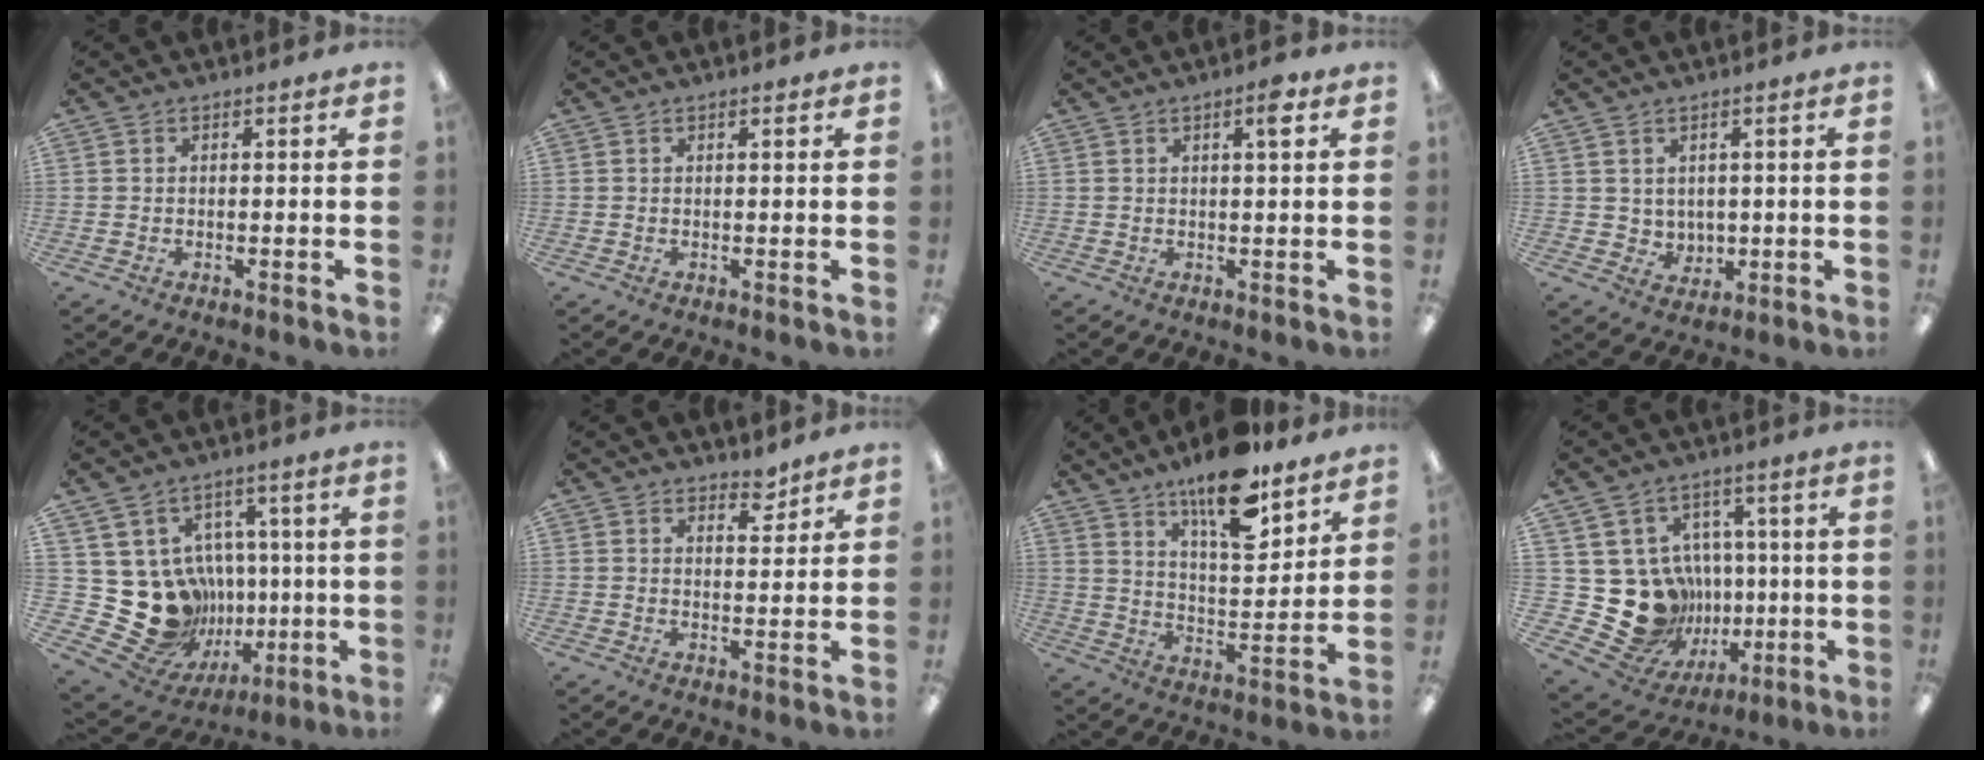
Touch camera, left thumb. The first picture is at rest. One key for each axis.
{"total": 0.9, "fx": 0.5, "fy": 0.1, "fz": 0.7, "tx": -0.014, "ty": 0.001, "tz": 0.008}
{"total": 4.0, "fx": 2.1, "fy": 0.8, "fz": 3.3, "tx": -0.047, "ty": -0.005, "tz": 0.028}
{"total": 3.8, "fx": 2.6, "fy": 2.7, "fz": 0.0, "tx": -0.004, "ty": -0.014, "tz": 0.048}
{"total": 20.9, "fx": -1.9, "fy": 18.7, "fz": 9.2, "tx": -0.172, "ty": -0.015, "tz": 0.027}
{"total": 4.0, "fx": 3.5, "fy": 1.5, "fz": 1.1, "tx": 0.005, "ty": -0.026, "tz": 0.059}
{"total": 16.5, "fx": 12.1, "fy": 5.5, "fz": 9.8, "tx": -0.147, "ty": -0.074, "tz": 0.203}
{"total": 17.9, "fx": -1.0, "fy": 16.6, "fz": 6.8, "tx": -0.136, "ty": -0.011, "tz": 0.029}